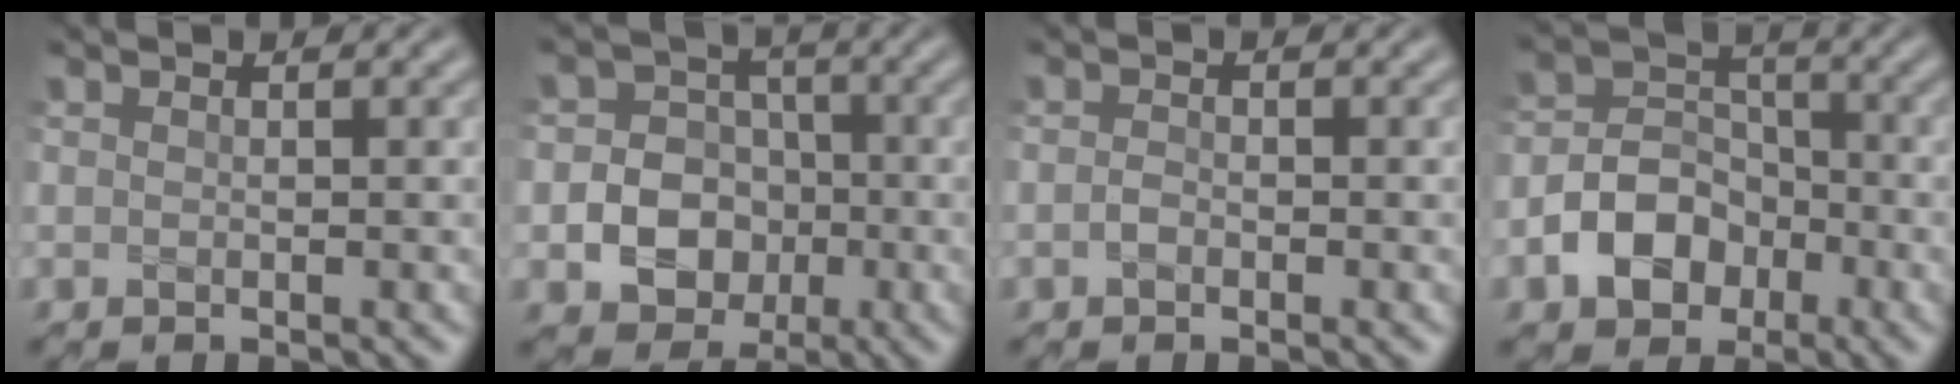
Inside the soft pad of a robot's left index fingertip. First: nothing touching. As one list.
[{"total": 6.5, "force": [-1.5, 5.8, 2.8], "torque": [-0.028, -0.001, -0.047]}, {"total": 0.8, "force": [-0.4, 0.5, 0.5], "torque": [-0.012, 0.000, -0.010]}, {"total": 5.4, "force": [-2.3, 4.1, 2.6], "torque": [-0.040, 0.002, -0.048]}]